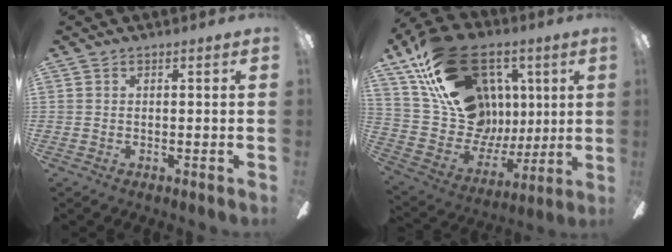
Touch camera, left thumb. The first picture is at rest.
{"total": 26.3, "force": [12.2, 18.0, 14.8], "torque": [-0.252, -0.060, 0.247]}